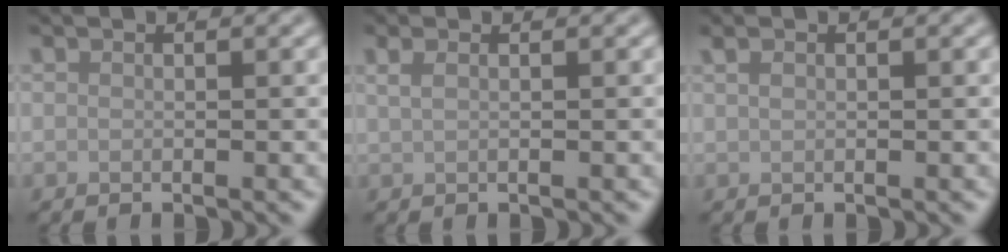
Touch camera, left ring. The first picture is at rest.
{"total": 1.4, "force": [0.7, 0.6, 1.0], "torque": [-0.019, -0.002, 0.011]}
{"total": 0.7, "force": [0.4, 0.3, 0.5], "torque": [-0.012, 0.003, 0.010]}